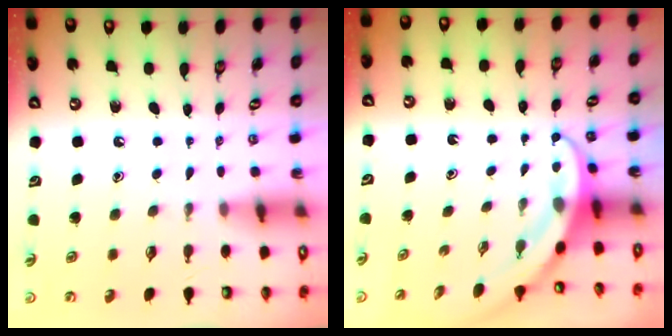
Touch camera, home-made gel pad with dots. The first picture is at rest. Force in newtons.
{"total": 3.7, "press": 3.7, "slide": 0.3}